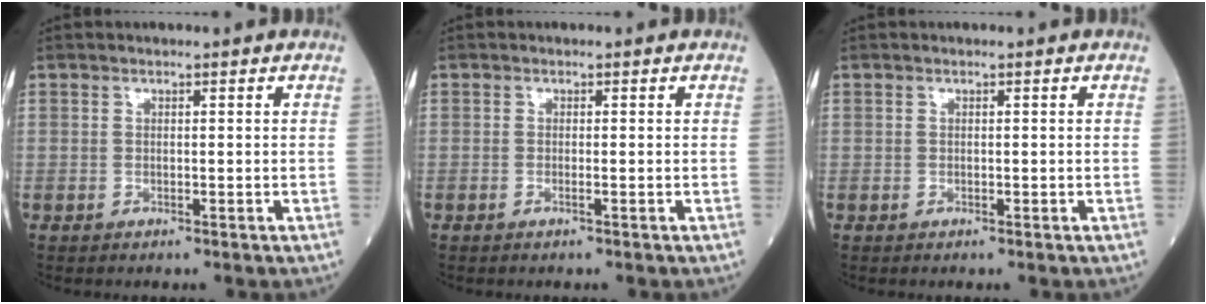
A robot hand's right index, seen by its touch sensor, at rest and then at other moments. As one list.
[{"total": 0.5, "force": [-0.3, -0.1, 0.4], "torque": [-0.011, 0.001, -0.006]}, {"total": 0.0}]